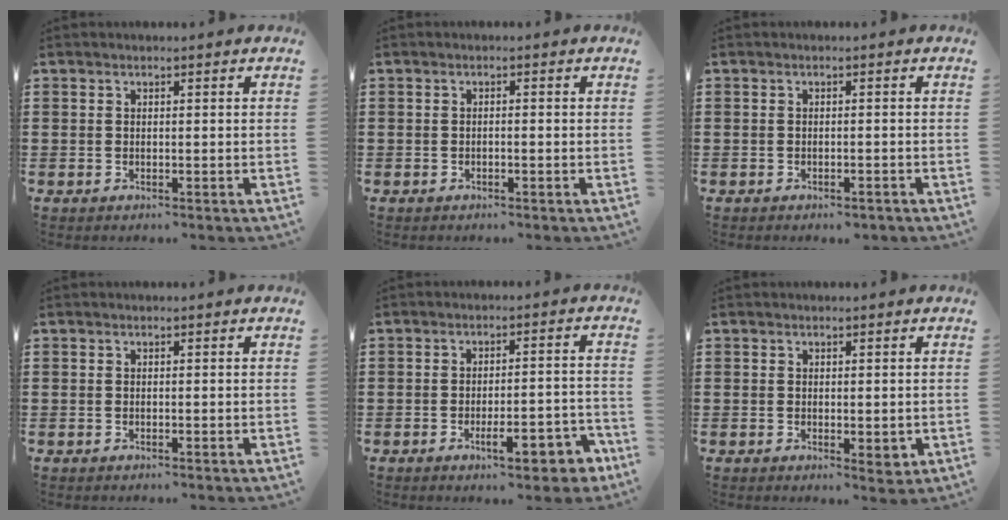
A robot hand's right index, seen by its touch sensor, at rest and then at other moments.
{"total": 0.6, "force": [-0.4, 0.0, 0.5], "torque": [-0.009, -0.005, -0.007]}
{"total": 0.7, "force": [-0.7, 0.0, 0.4], "torque": [-0.011, -0.006, -0.011]}
{"total": 0.0}
{"total": 7.9, "force": [-4.2, 2.4, 6.3], "torque": [-0.086, 0.000, -0.069]}
{"total": 1.8, "force": [0.1, 0.9, 1.6], "torque": [-0.030, 0.001, 0.003]}